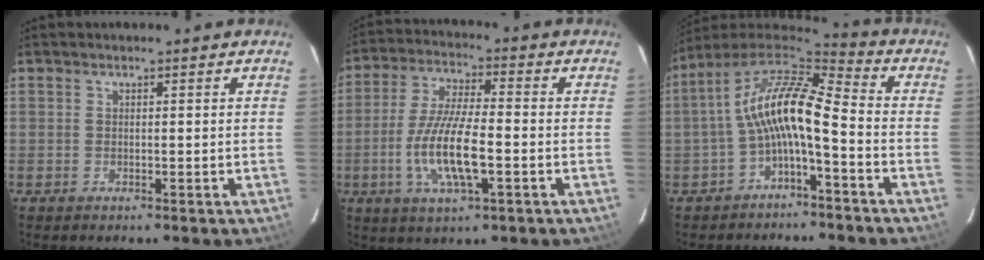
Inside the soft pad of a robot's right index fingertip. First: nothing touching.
{"total": 12.2, "force": [-3.4, 3.0, 11.3], "torque": [-0.231, -0.004, -0.065]}
{"total": 12.3, "force": [-2.6, 3.5, 11.5], "torque": [-0.227, 0.019, -0.056]}